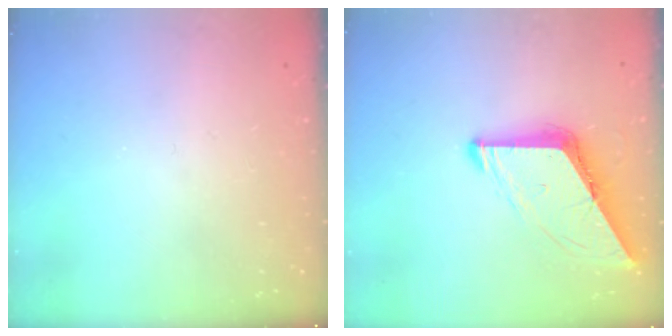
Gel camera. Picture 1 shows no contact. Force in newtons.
{"total": 9.7, "press": 9.6, "slide": 1.0}